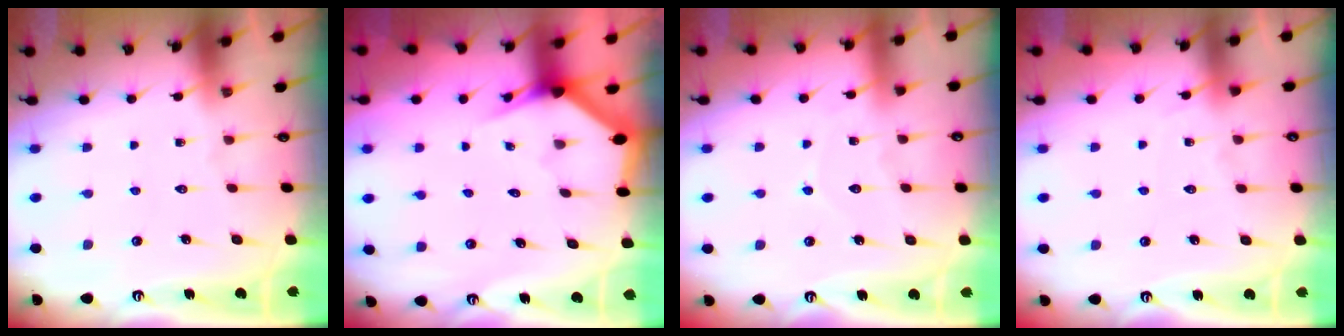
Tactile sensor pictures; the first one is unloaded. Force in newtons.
{"total": 2.8, "press": 2.8, "slide": 0.1}
{"total": 4.7, "press": 4.6, "slide": 0.5}
{"total": 3.9, "press": 3.9, "slide": 0.6}